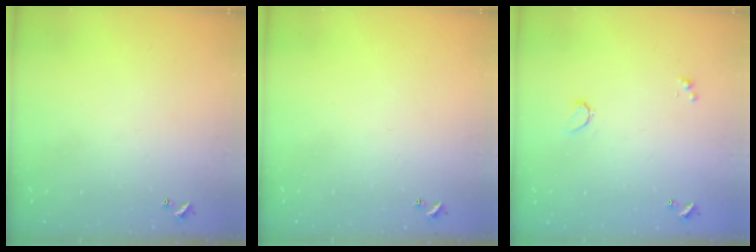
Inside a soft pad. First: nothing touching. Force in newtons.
{"total": 0.0}
{"total": 0.8, "press": 0.7, "slide": 0.4}